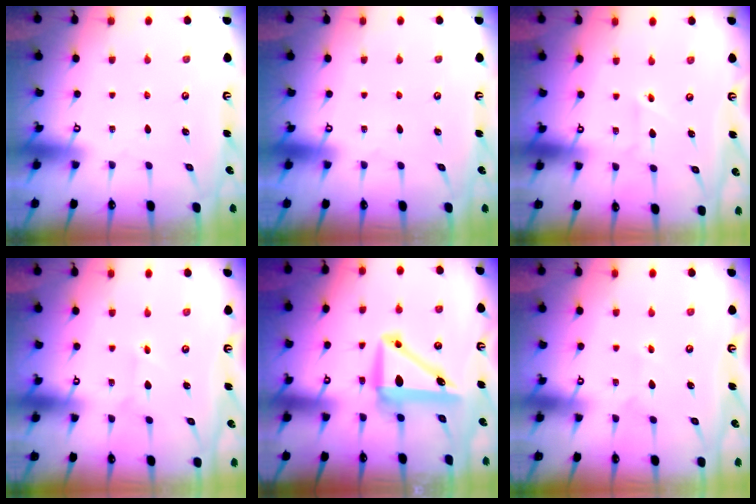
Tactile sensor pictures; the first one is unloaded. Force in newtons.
{"total": 0.0}
{"total": 2.5, "press": 2.3, "slide": 0.9}
{"total": 1.8, "press": 1.8, "slide": 0.2}
{"total": 10.0, "press": 9.7, "slide": 2.2}
{"total": 2.8, "press": 2.7, "slide": 0.3}